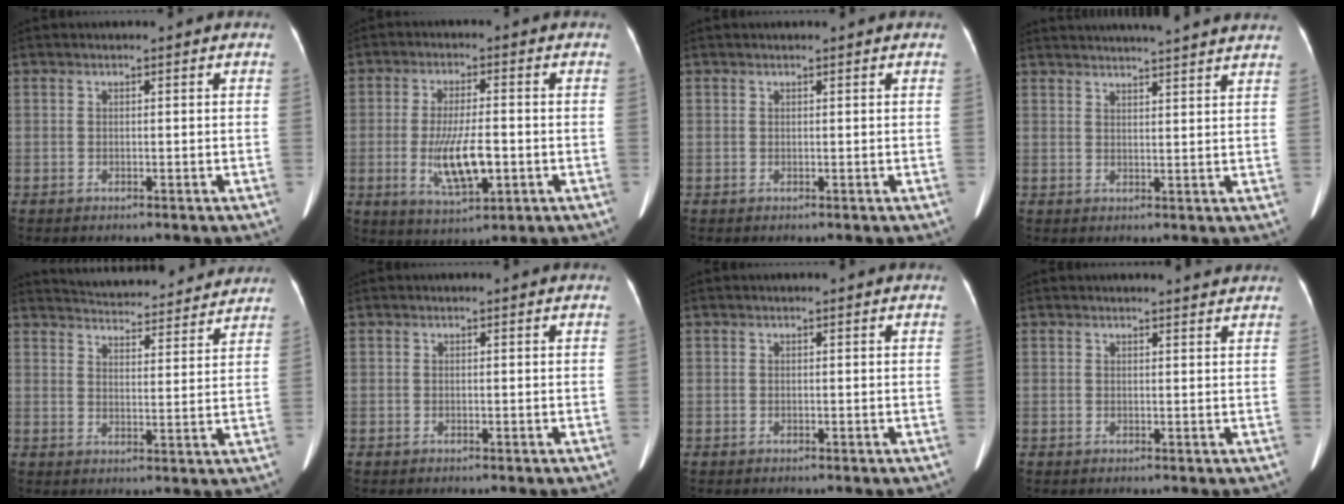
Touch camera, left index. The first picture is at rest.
{"total": 8.5, "force": [-1.8, 2.3, 8.0], "torque": [-0.155, -0.010, -0.027]}
{"total": 0.8, "force": [0.8, 0.0, 0.3], "torque": [-0.006, 0.011, 0.010]}
{"total": 17.7, "force": [16.5, 0.2, 6.5], "torque": [-0.101, 0.011, 0.208]}
{"total": 17.2, "force": [16.3, 3.0, 4.5], "torque": [-0.060, 0.014, 0.211]}
{"total": 0.0}
{"total": 0.0}
{"total": 2.5, "force": [2.5, 0.1, 0.4], "torque": [-0.009, 0.000, 0.023]}